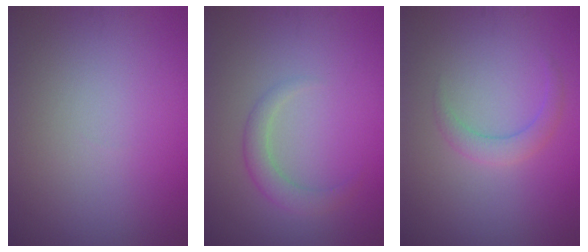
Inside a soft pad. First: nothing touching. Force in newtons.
{"total": 2.2, "press": 2.2, "slide": 0.2}
{"total": 2.0, "press": 2.0, "slide": 0.1}